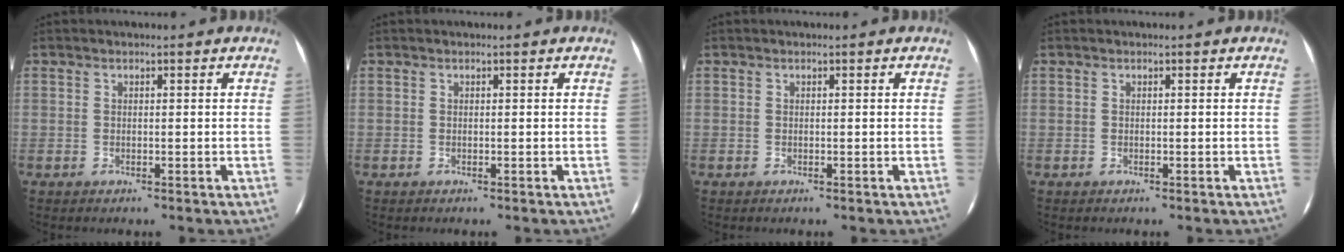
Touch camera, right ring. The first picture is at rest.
{"total": 0.0}
{"total": 0.0}
{"total": 0.0}